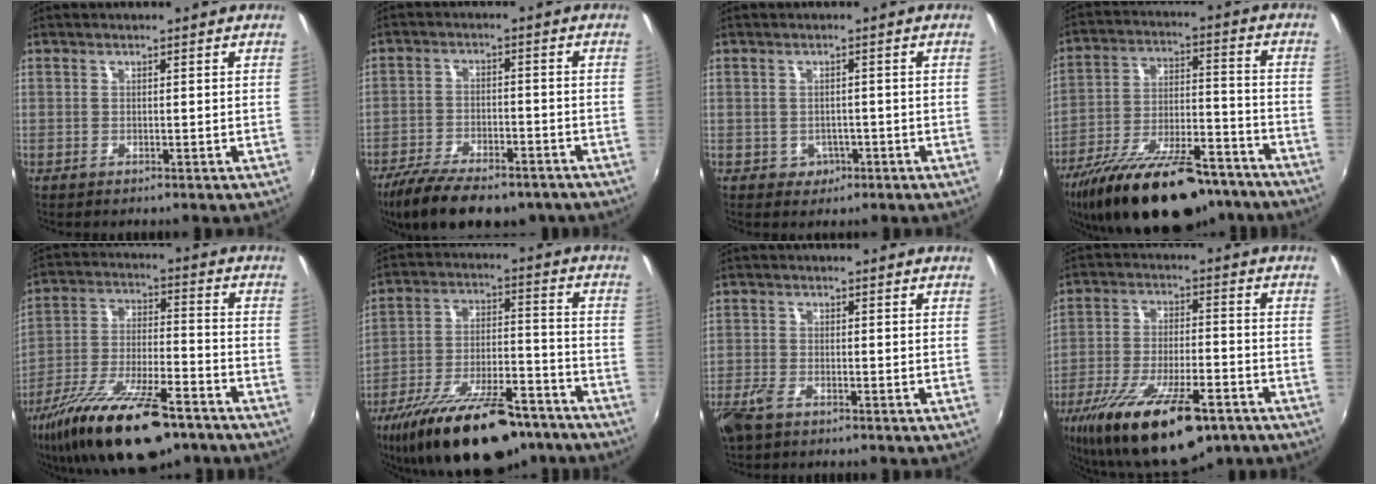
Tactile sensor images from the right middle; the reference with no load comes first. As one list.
[{"total": 16.3, "force": [-12.2, 6.0, 8.9], "torque": [-0.187, -0.038, -0.191]}, {"total": 2.8, "force": [-0.9, 2.6, 0.5], "torque": [-0.014, 0.001, -0.008]}, {"total": 25.5, "force": [-19.5, 8.9, 13.9], "torque": [-0.249, -0.026, -0.293]}, {"total": 21.4, "force": [-14.5, 6.9, 14.2], "torque": [-0.270, -0.043, -0.241]}, {"total": 25.1, "force": [-18.9, 9.0, 13.8], "torque": [-0.247, -0.021, -0.282]}, {"total": 4.6, "force": [-3.2, 2.0, 2.7], "torque": [-0.076, -0.007, -0.065]}, {"total": 21.9, "force": [-14.1, 7.5, 15.0], "torque": [-0.288, -0.045, -0.227]}]